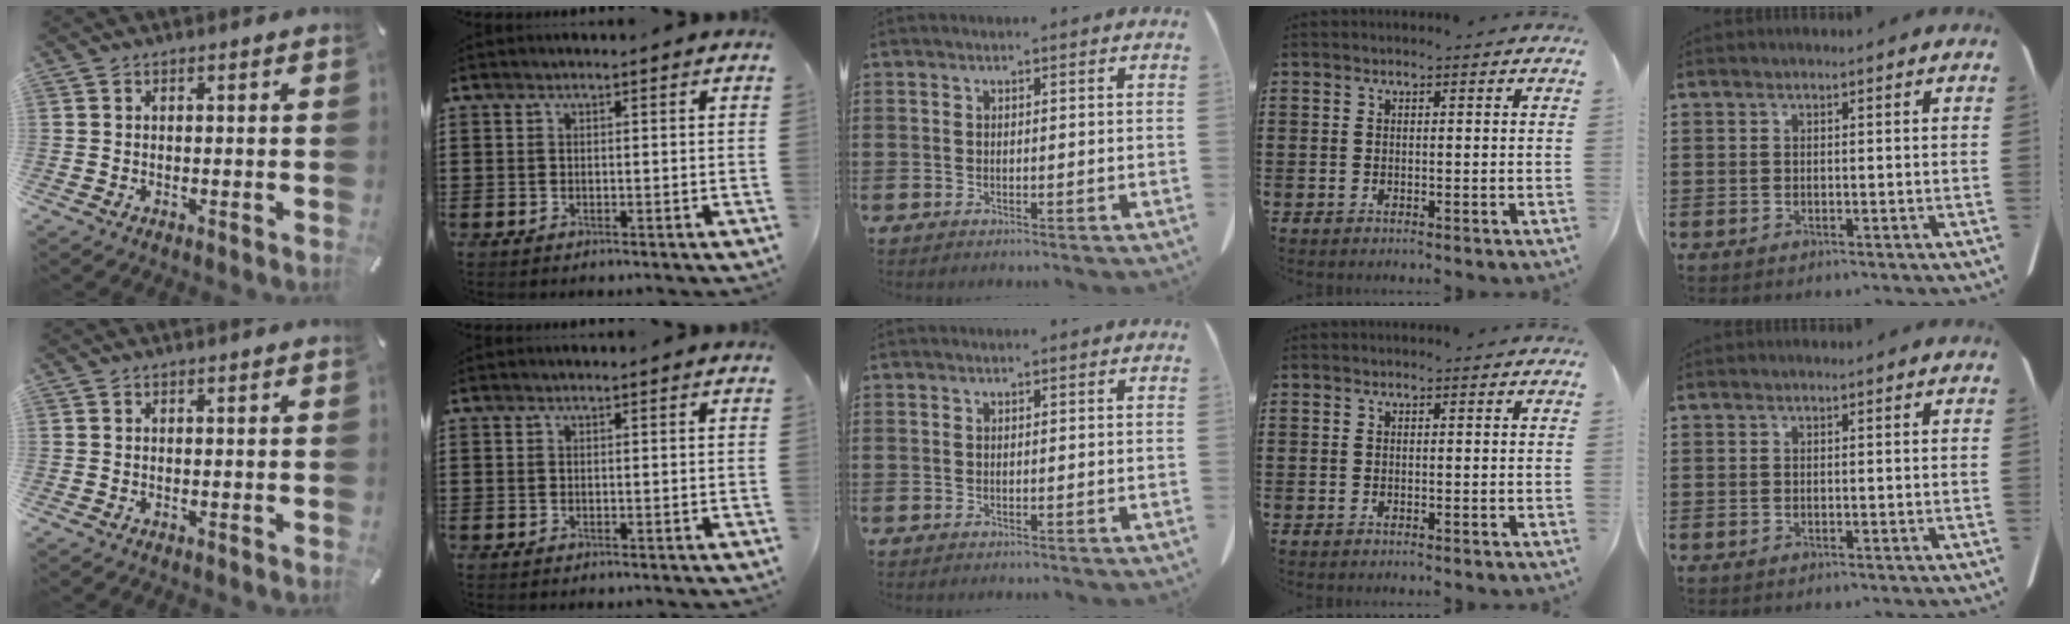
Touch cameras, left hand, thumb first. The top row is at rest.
{}